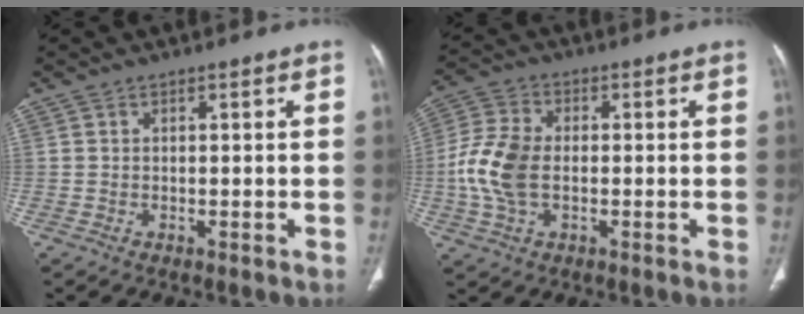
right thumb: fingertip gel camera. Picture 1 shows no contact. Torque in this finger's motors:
{"motor_torque": [0.57, 0.54, 0.64, 0.23, 0.12]}